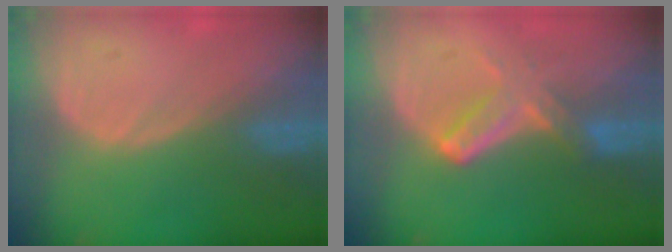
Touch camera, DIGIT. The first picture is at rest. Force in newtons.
{"total": 5.7, "press": 5.5, "slide": 1.4}